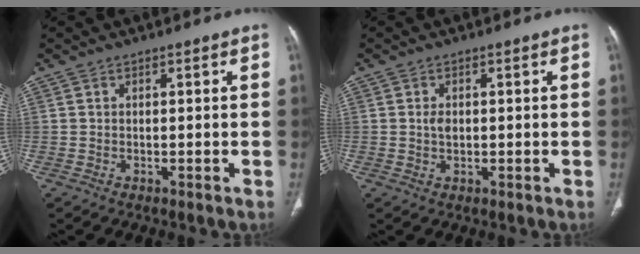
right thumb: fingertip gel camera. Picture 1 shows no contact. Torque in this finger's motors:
{"motor_torque": [0.22, 0.96, -0.08, -0.09, 0.09]}